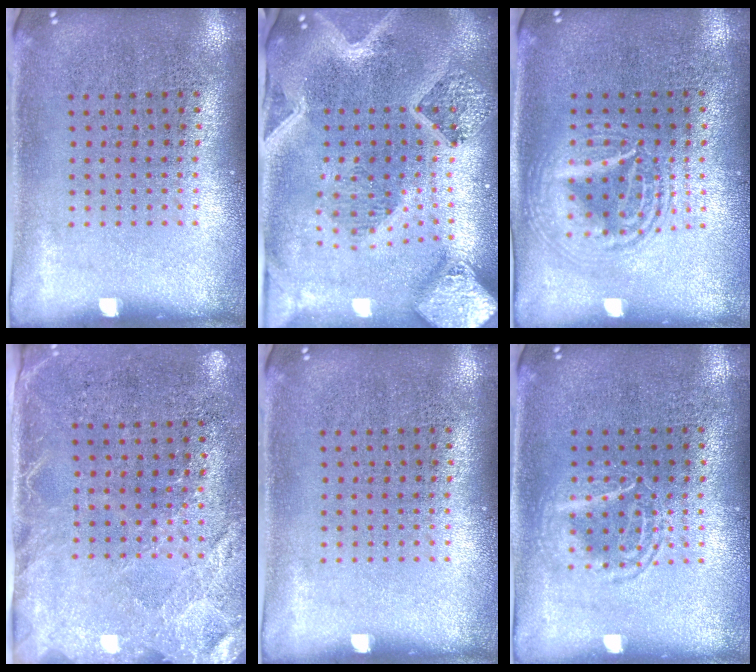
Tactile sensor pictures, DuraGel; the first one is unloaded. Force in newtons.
{"total": 4.0, "press": 3.1, "slide": 2.6}
{"total": 2.6, "press": 2.6, "slide": 0.3}
{"total": 2.7, "press": 2.3, "slide": 1.5}
{"total": 0.0}
{"total": 1.9, "press": 1.9, "slide": 0.3}